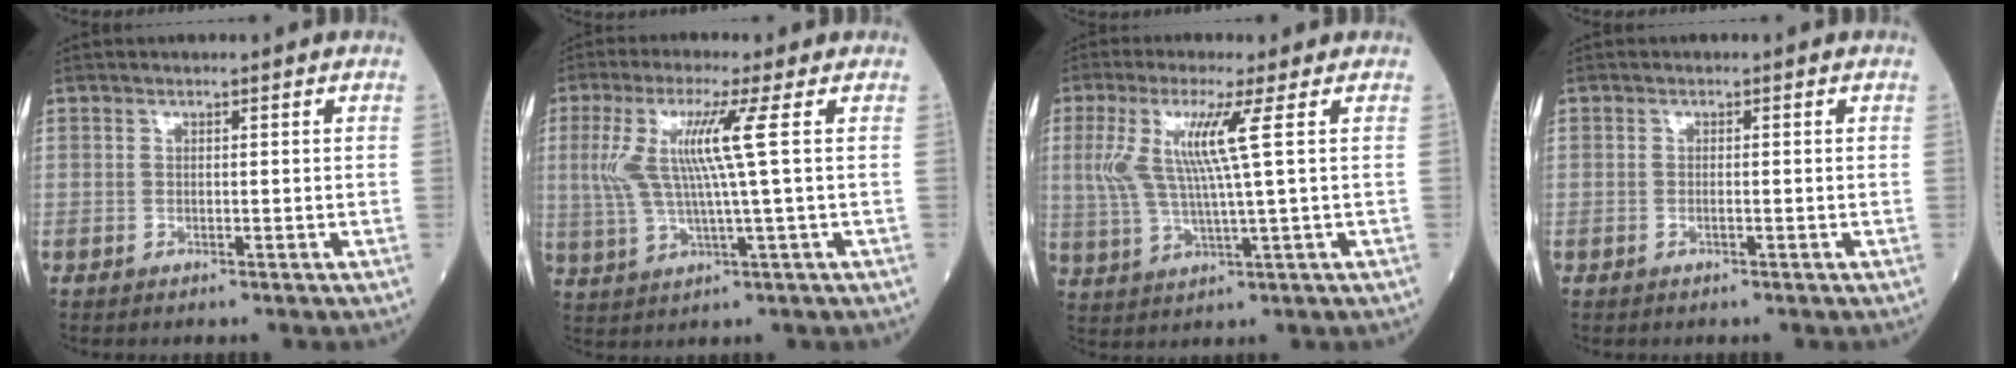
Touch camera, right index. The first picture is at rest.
{"total": 8.7, "force": [1.8, -0.9, 8.4], "torque": [-0.188, 0.006, 0.039]}
{"total": 8.2, "force": [2.1, -0.6, 7.8], "torque": [-0.177, 0.003, 0.045]}
{"total": 0.6, "force": [-0.2, 0.1, 0.5], "torque": [-0.013, -0.001, -0.003]}